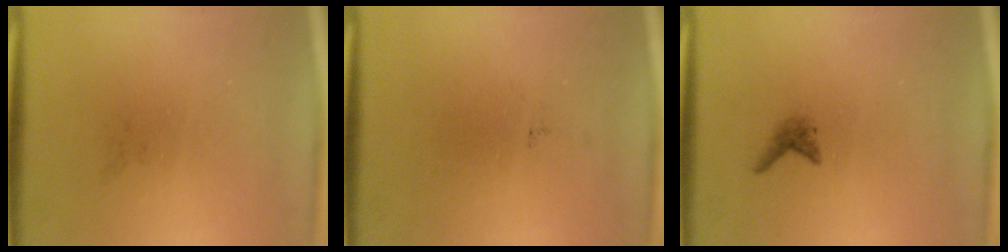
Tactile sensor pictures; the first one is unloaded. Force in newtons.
{"total": 0.0}
{"total": 1.0}